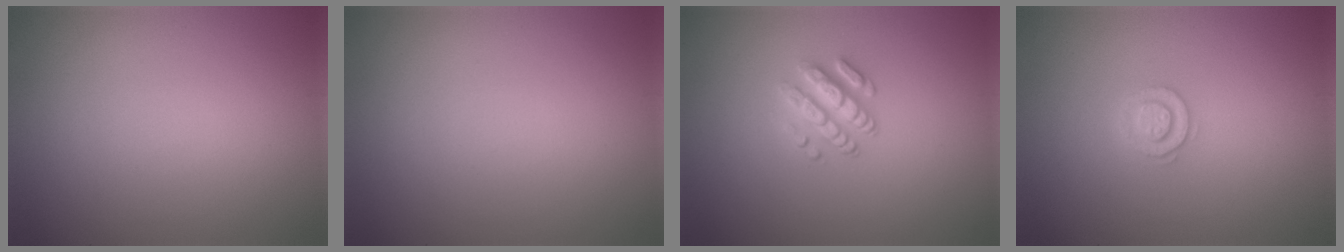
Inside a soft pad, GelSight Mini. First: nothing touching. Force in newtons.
{"total": 0.0}
{"total": 2.3, "press": 1.9, "slide": 1.4}
{"total": 1.8, "press": 1.8, "slide": 0.4}